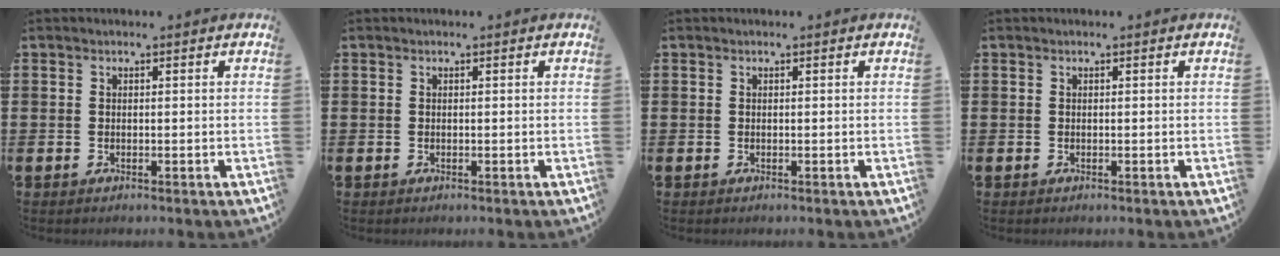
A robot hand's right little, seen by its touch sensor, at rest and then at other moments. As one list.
[{"total": 0.0}, {"total": 0.0}, {"total": 0.0}]